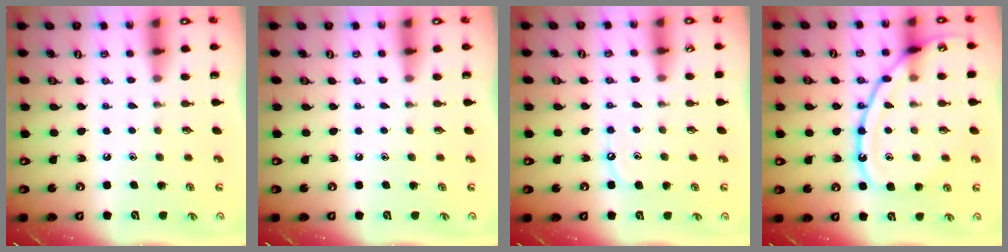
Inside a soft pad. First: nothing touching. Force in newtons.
{"total": 0.0}
{"total": 5.2, "press": 5.1, "slide": 0.5}
{"total": 16.5, "press": 16.4, "slide": 1.3}